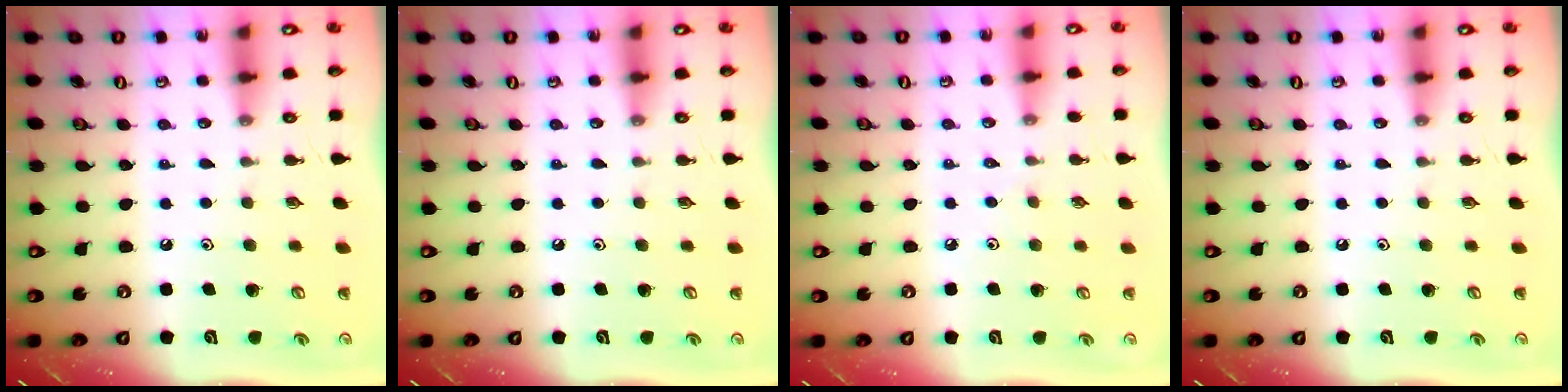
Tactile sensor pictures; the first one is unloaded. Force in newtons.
{"total": 0.0}
{"total": 2.5, "press": 2.5, "slide": 0.5}
{"total": 0.0}